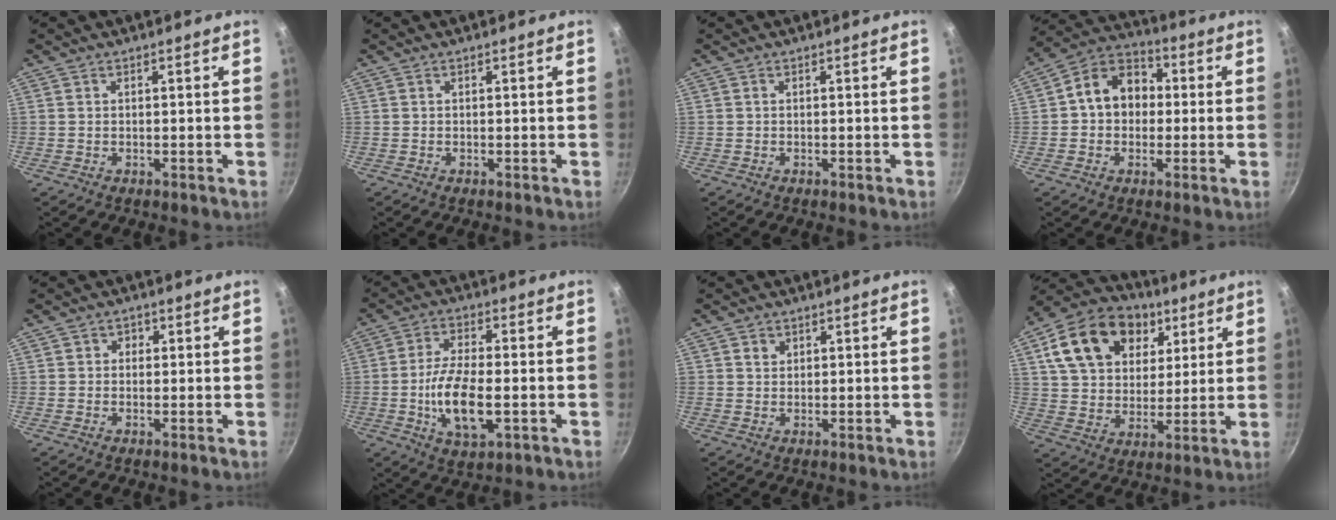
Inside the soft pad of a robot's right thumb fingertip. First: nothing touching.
{"total": 0.0}
{"total": 0.0}
{"total": 11.3, "force": [0.5, 9.0, 6.8], "torque": [-0.071, 0.031, -0.013]}
{"total": 1.9, "force": [0.3, 1.8, 0.6], "torque": [0.002, -0.001, -0.002]}
{"total": 11.7, "force": [-2.4, 5.0, 10.4], "torque": [-0.196, 0.007, -0.044]}
{"total": 1.8, "force": [0.7, 1.6, 0.5], "torque": [-0.002, 0.000, 0.010]}
{"total": 20.7, "force": [8.5, 14.7, 11.8], "torque": [-0.189, 0.001, 0.140]}